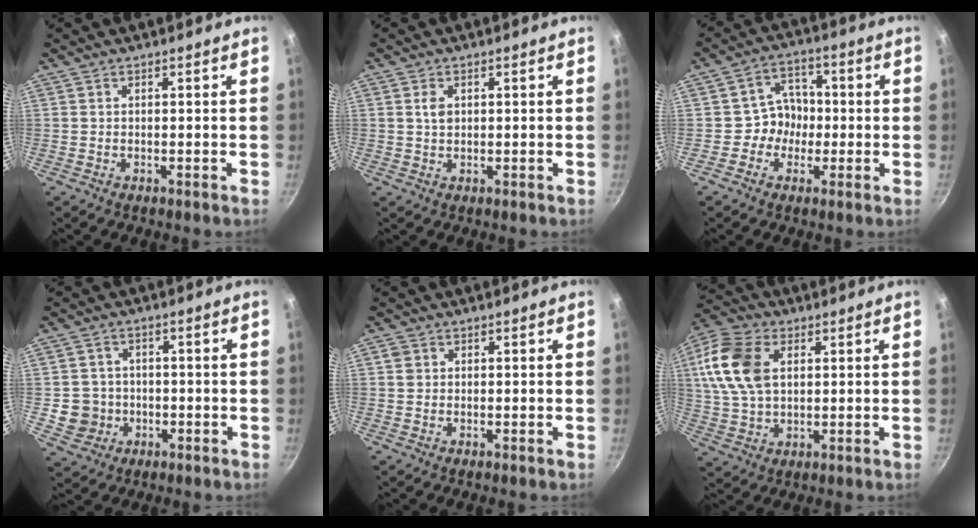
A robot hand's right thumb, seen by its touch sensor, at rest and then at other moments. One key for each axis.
{"total": 2.2, "fx": 0.6, "fy": 1.5, "fz": 1.4, "tx": -0.022, "ty": 0.000, "tz": 0.011}
{"total": 6.6, "fx": -0.9, "fy": 6.1, "fz": 2.4, "tx": 0.012, "ty": 0.019, "tz": -0.026}
{"total": 6.0, "fx": -1.0, "fy": 5.8, "fz": 1.2, "tx": 0.008, "ty": 0.018, "tz": -0.007}
{"total": 1.6, "fx": 0.4, "fy": 1.4, "fz": 0.6, "tx": -0.006, "ty": 0.005, "tz": 0.004}
{"total": 14.4, "fx": 3.5, "fy": 9.4, "fz": 10.3, "tx": -0.195, "ty": 0.006, "tz": 0.062}